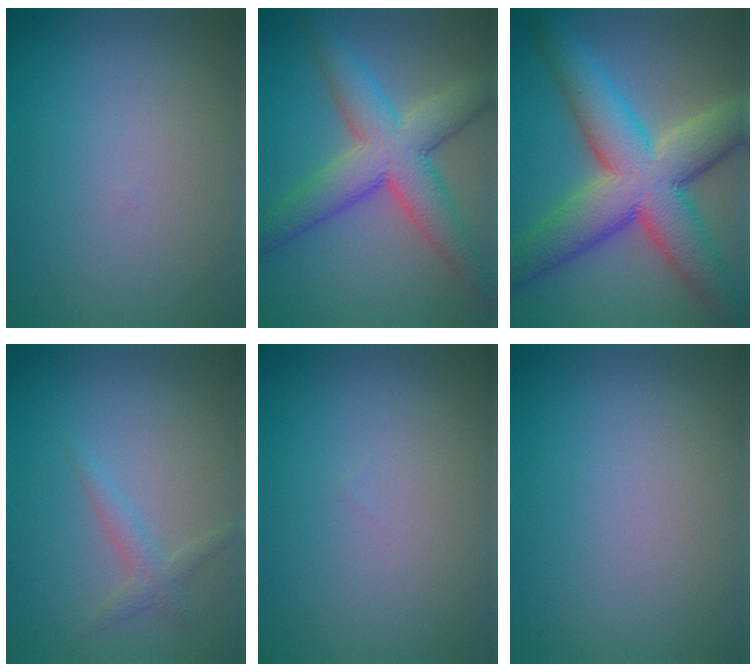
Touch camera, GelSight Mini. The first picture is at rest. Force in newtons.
{"total": 8.0, "press": 8.0, "slide": 0.5}
{"total": 12.3, "press": 12.3, "slide": 0.6}
{"total": 1.7, "press": 1.7, "slide": 0.0}
{"total": 0.0}
{"total": 0.0}